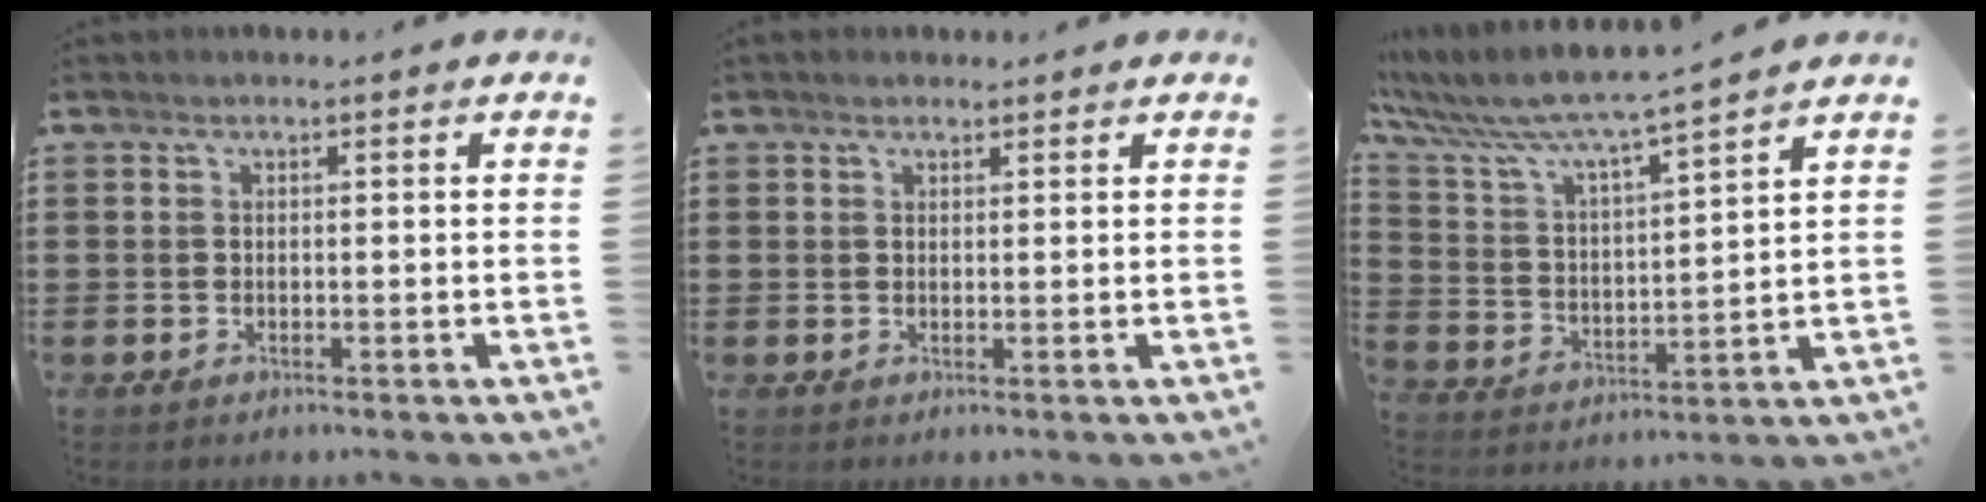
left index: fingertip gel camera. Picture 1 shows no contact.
{"total": 0.9, "force": [0.8, 0.3, 0.1], "torque": [-0.004, 0.002, 0.015]}
{"total": 7.0, "force": [6.4, 0.1, 2.8], "torque": [-0.086, -0.042, 0.103]}